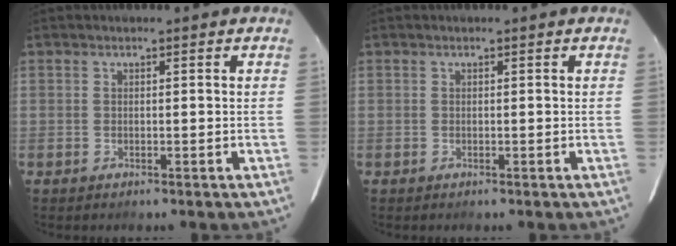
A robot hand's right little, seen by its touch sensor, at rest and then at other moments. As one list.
[{"total": 0.0}]